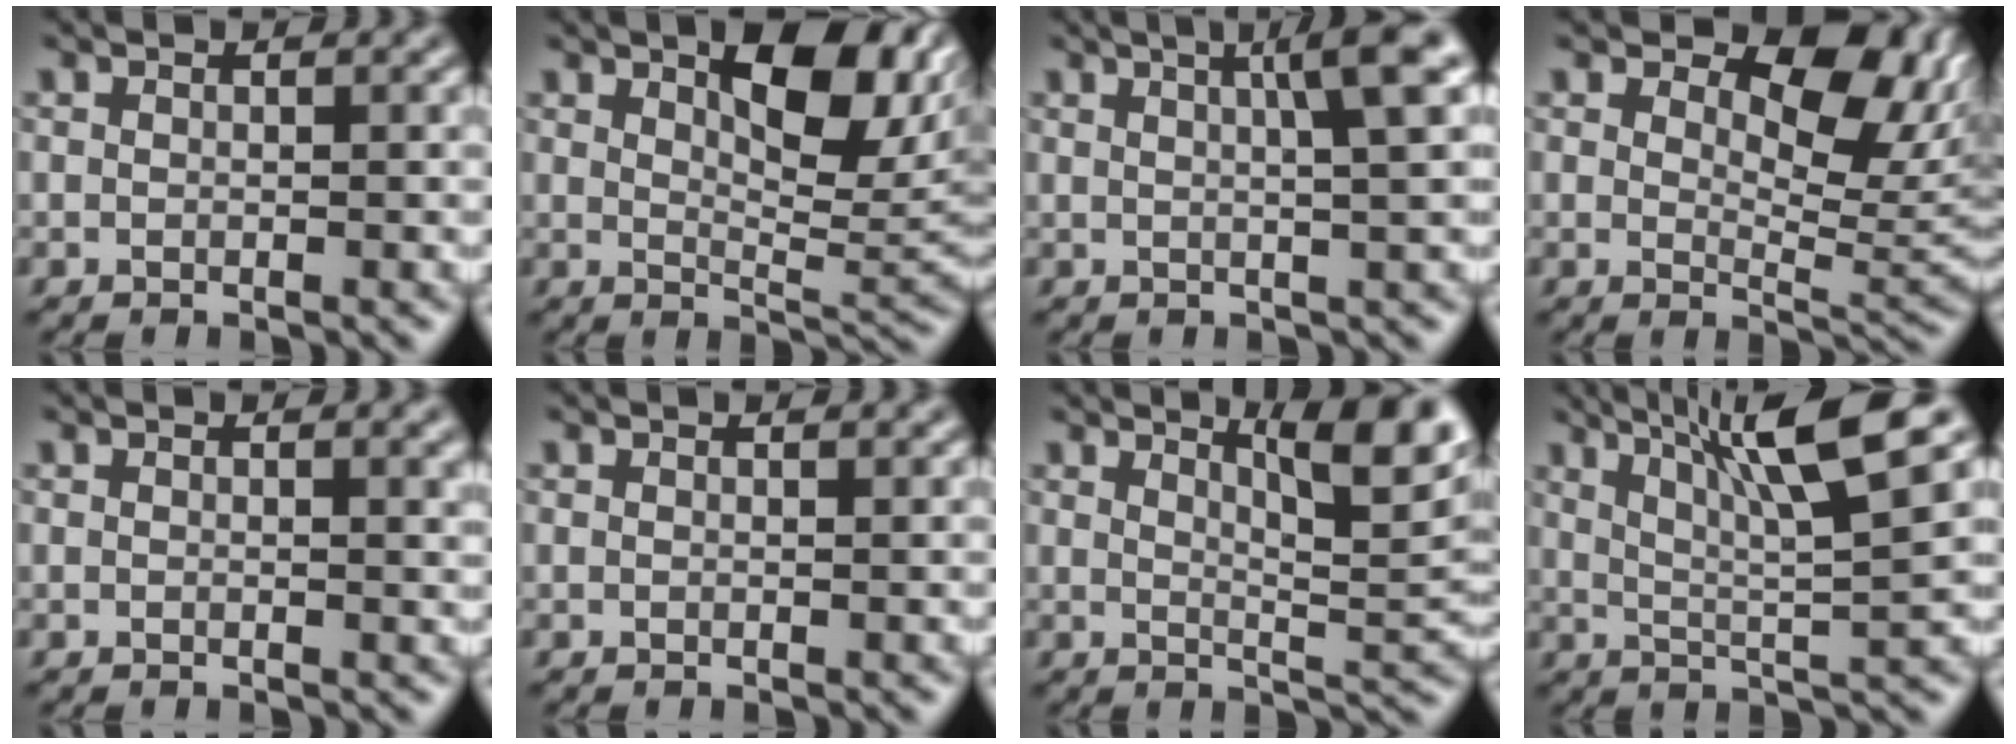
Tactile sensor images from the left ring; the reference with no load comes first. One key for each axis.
{"total": 8.0, "fx": 3.0, "fy": 3.2, "fz": 6.7, "tx": -0.098, "ty": -0.001, "tz": 0.046}
{"total": 4.5, "fx": 1.8, "fy": 0.6, "fz": 4.1, "tx": -0.047, "ty": 0.012, "tz": 0.025}
{"total": 9.9, "fx": 5.0, "fy": 5.1, "fz": 6.8, "tx": -0.084, "ty": 0.005, "tz": 0.075}
{"total": 1.5, "fx": 0.8, "fy": 0.6, "fz": 1.2, "tx": -0.005, "ty": -0.001, "tz": 0.011}
{"total": 0.6, "fx": 0.5, "fy": 0.2, "fz": 0.2, "tx": -0.002, "ty": -0.003, "tz": 0.002}
{"total": 6.9, "fx": 4.0, "fy": 1.7, "fz": 5.4, "tx": -0.056, "ty": 0.004, "tz": 0.066}
{"total": 8.7, "fx": 4.3, "fy": 1.4, "fz": 7.4, "tx": -0.121, "ty": 0.012, "tz": 0.077}